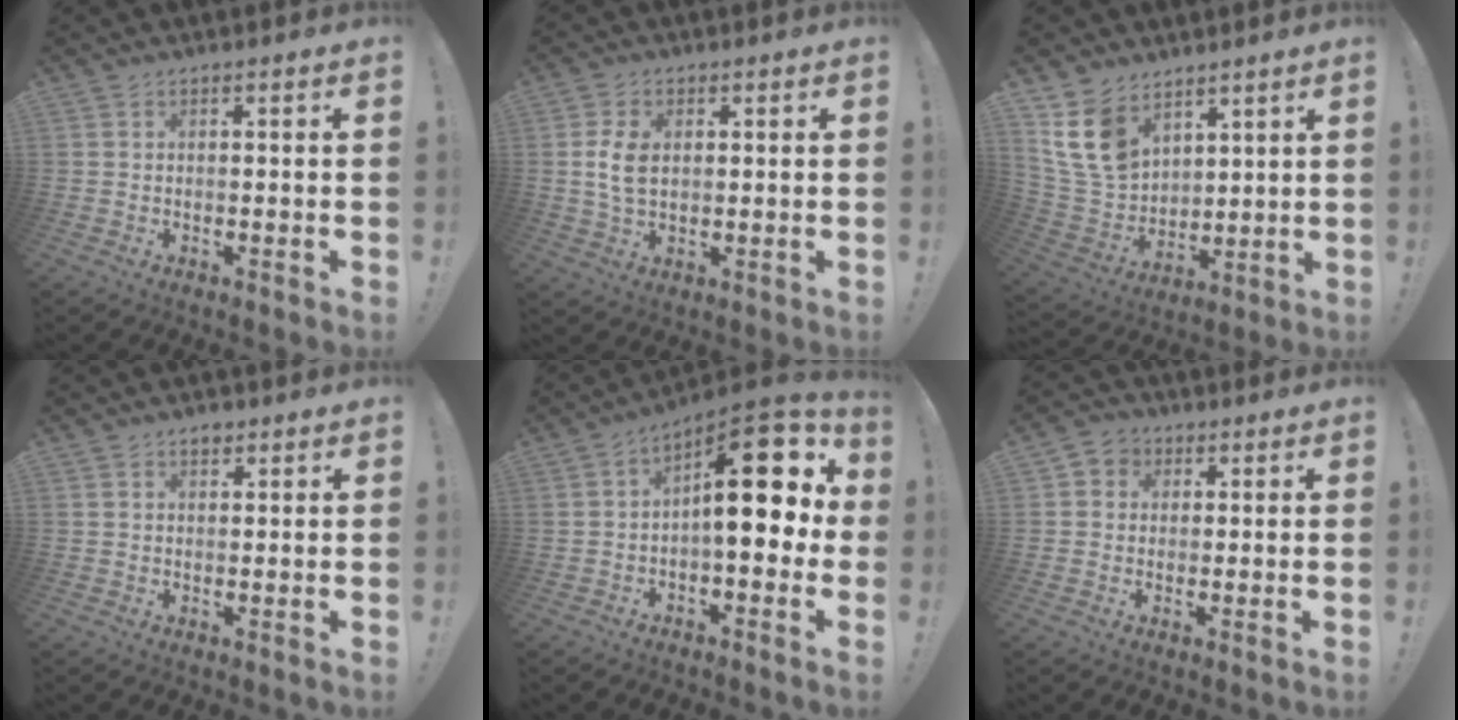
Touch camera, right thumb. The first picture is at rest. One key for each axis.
{"total": 7.1, "fx": 0.7, "fy": 4.8, "fz": 5.2, "tx": -0.098, "ty": -0.001, "tz": 0.011}
{"total": 16.2, "fx": 9.3, "fy": 10.8, "fz": 7.7, "tx": -0.165, "ty": -0.051, "tz": 0.184}
{"total": 1.9, "fx": 1.3, "fy": 1.3, "fz": 0.7, "tx": -0.003, "ty": -0.006, "tz": 0.021}
{"total": 19.0, "fx": 3.6, "fy": 7.9, "fz": 16.9, "tx": -0.227, "ty": -0.019, "tz": 0.062}
{"total": 4.2, "fx": 0.4, "fy": 4.0, "fz": 1.2, "tx": -0.013, "ty": 0.004, "tz": 0.007}